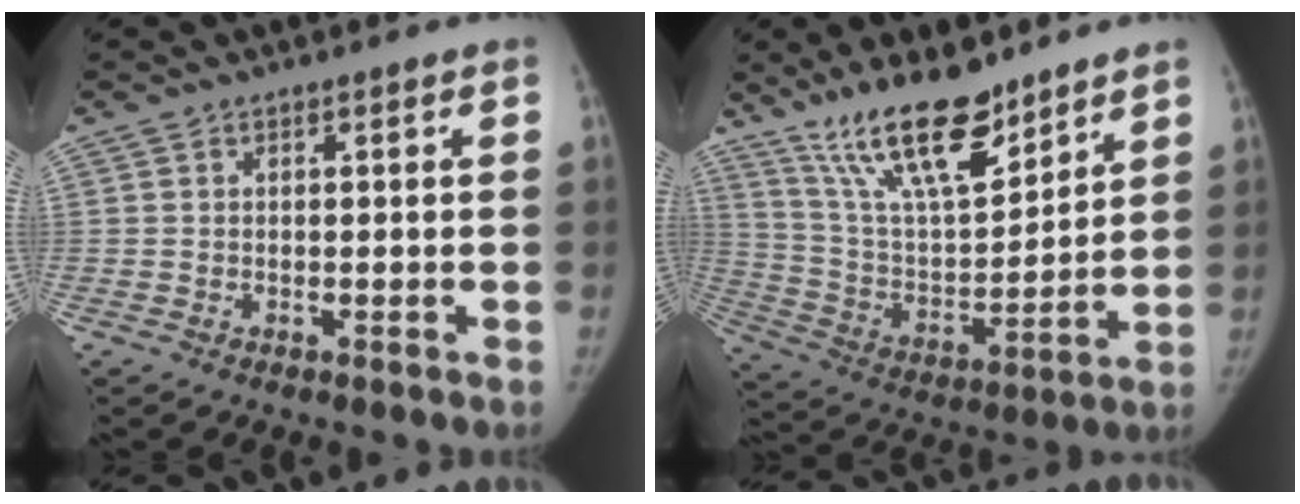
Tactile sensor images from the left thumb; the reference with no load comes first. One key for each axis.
{"total": 17.6, "fx": 13.2, "fy": 5.5, "fz": 10.3, "tx": -0.146, "ty": -0.076, "tz": 0.247}